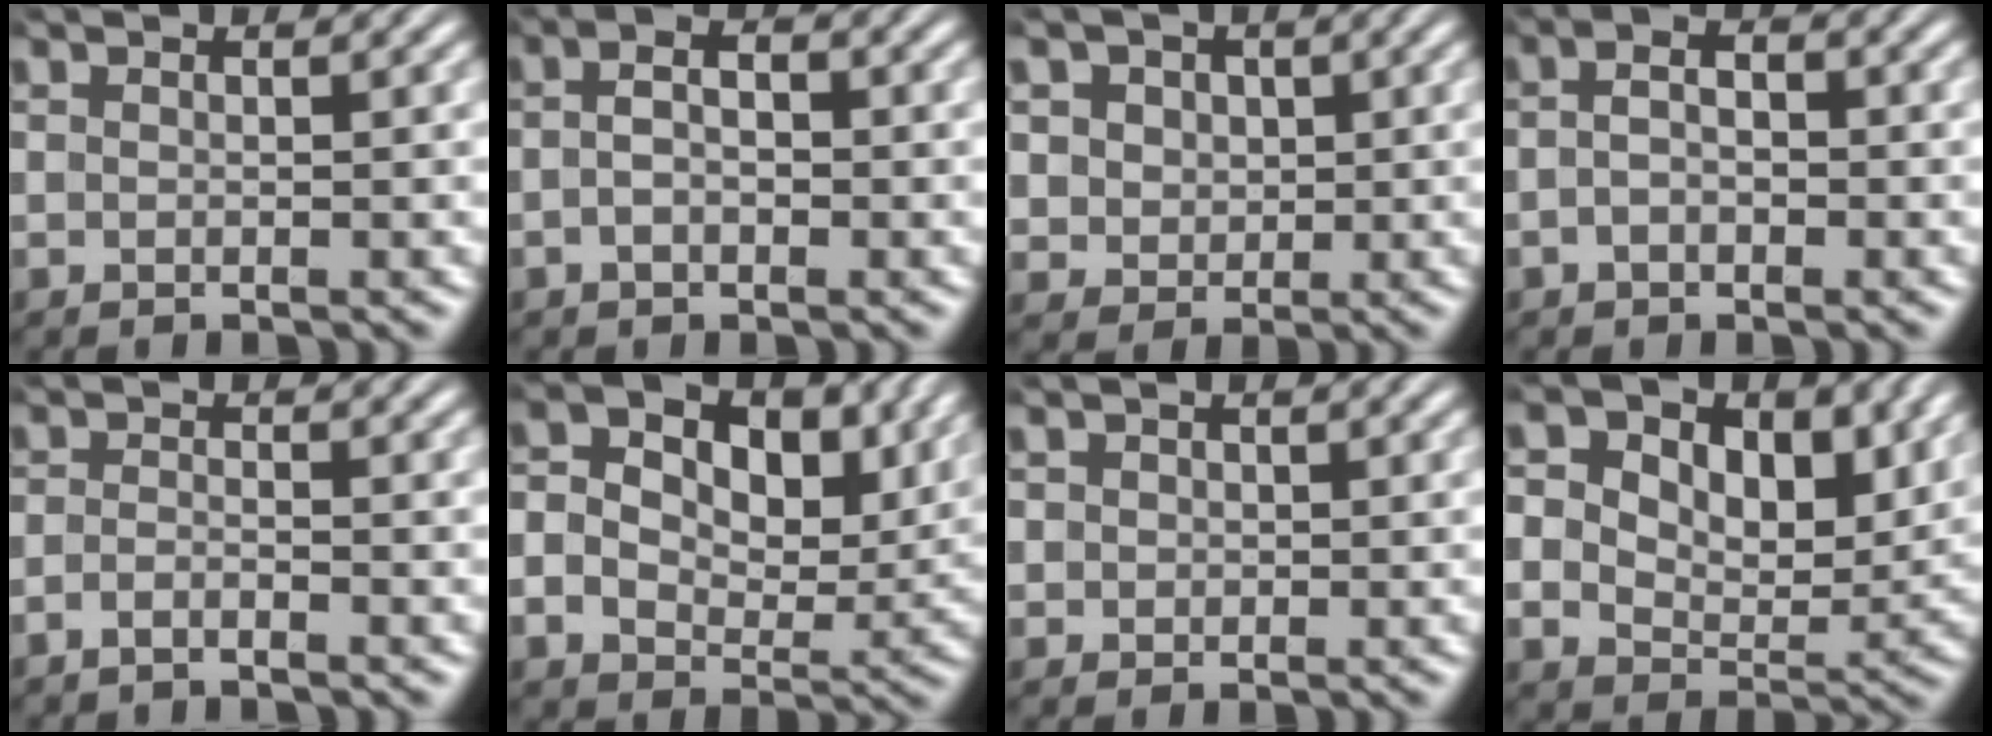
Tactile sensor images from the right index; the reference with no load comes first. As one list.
[{"total": 2.7, "force": [-0.5, 1.2, 2.3], "torque": [-0.035, -0.001, -0.010]}, {"total": 6.6, "force": [1.2, 6.0, 2.6], "torque": [-0.068, -0.020, 0.026]}, {"total": 2.5, "force": [-0.5, 1.4, 2.0], "torque": [-0.030, -0.002, -0.012]}, {"total": 1.7, "force": [-1.5, 0.4, 0.6], "torque": [-0.018, -0.003, -0.032]}, {"total": 9.2, "force": [1.8, 7.0, 5.8], "torque": [-0.109, -0.026, 0.023]}, {"total": 1.6, "force": [0.5, 1.4, 0.5], "torque": [-0.018, -0.008, 0.014]}, {"total": 10.4, "force": [2.5, 8.3, 5.7], "torque": [-0.111, -0.029, 0.031]}]